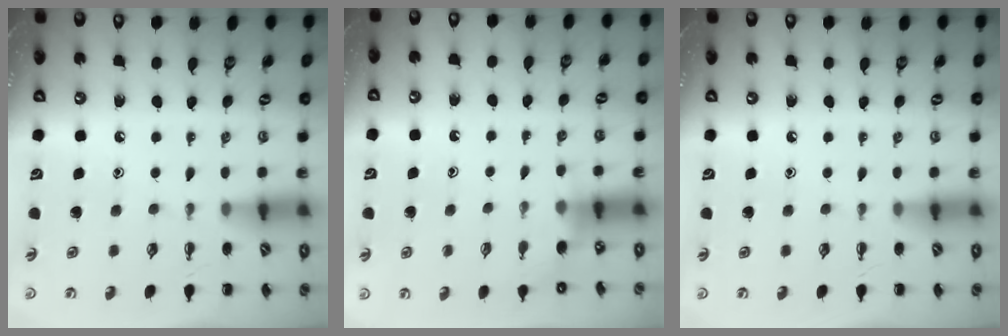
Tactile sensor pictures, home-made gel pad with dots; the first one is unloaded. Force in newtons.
{"total": 4.2, "press": 4.1, "slide": 1.0}
{"total": 0.0}